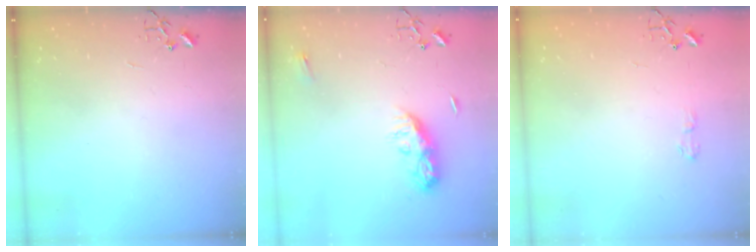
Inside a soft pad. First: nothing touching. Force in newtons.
{"total": 8.7, "press": 8.7, "slide": 0.4}
{"total": 4.2, "press": 4.2, "slide": 0.5}